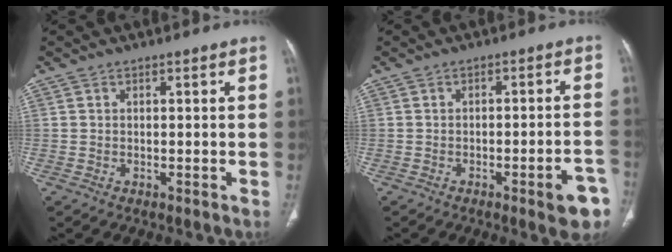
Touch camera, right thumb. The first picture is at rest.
{"total": 7.1, "force": [-3.7, 1.6, 5.9], "torque": [-0.061, 0.019, -0.040]}